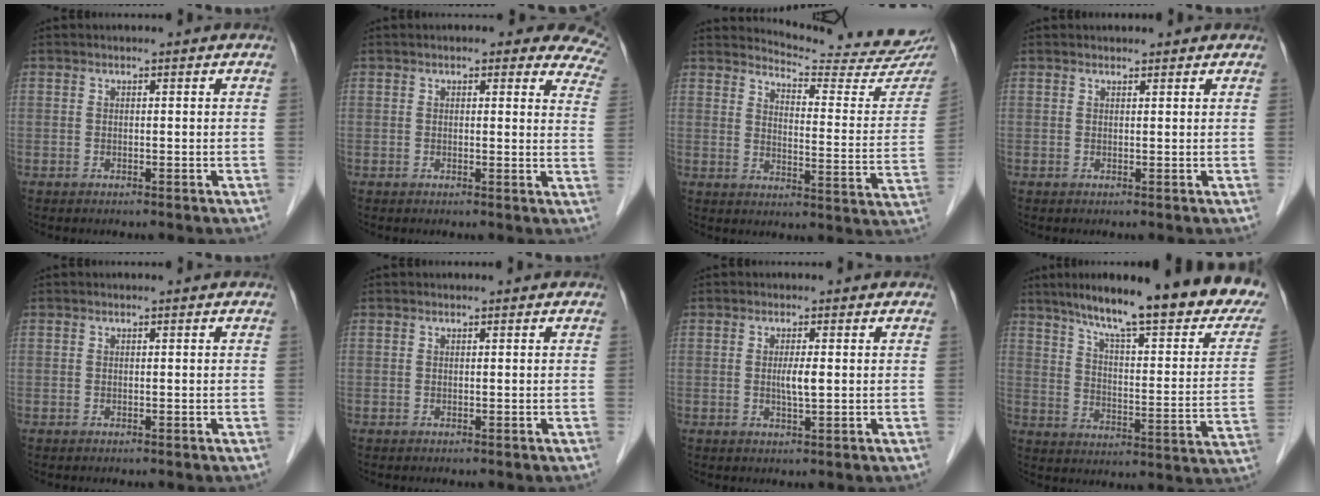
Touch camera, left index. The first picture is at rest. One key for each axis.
{"total": 11.2, "fx": 8.9, "fy": 3.9, "fz": 5.6, "tx": -0.026, "ty": -0.005, "tz": 0.066}
{"total": 16.7, "fx": 16.4, "fy": 0.0, "fz": 3.1, "tx": -0.043, "ty": -0.109, "tz": 0.186}
{"total": 1.5, "fx": 1.4, "fy": 0.5, "fz": 0.3, "tx": -0.008, "ty": 0.012, "tz": 0.019}
{"total": 0.0}
{"total": 0.0}
{"total": 2.2, "fx": 0.1, "fy": 0.2, "fz": 2.2, "tx": -0.044, "ty": -0.002, "tz": 0.003}
{"total": 25.0, "fx": 19.5, "fy": 3.4, "fz": 15.2, "tx": -0.223, "ty": -0.022, "tz": 0.261}